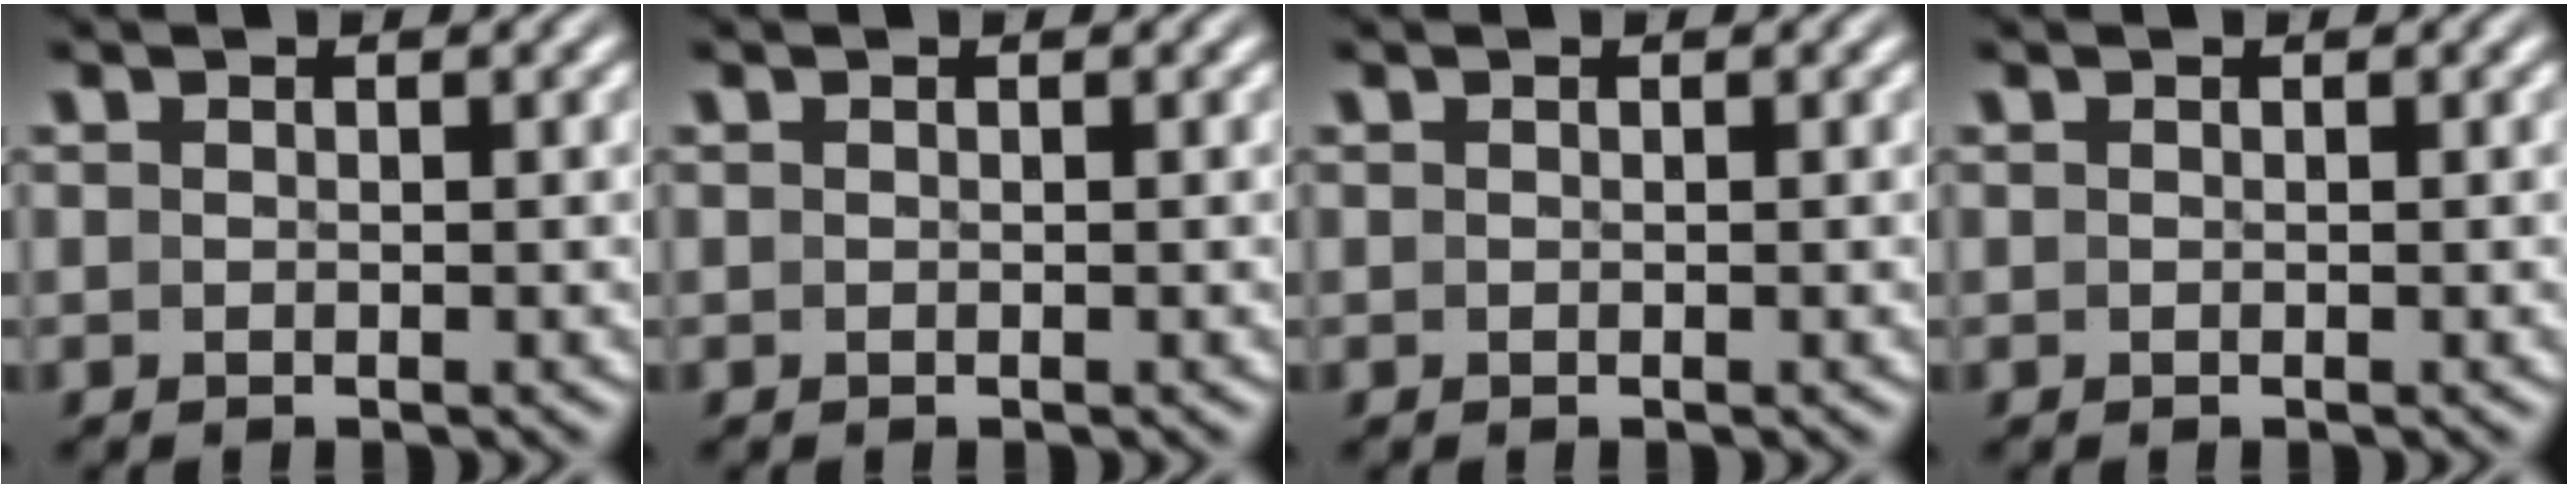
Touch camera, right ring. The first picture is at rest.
{"total": 0.0}
{"total": 0.0}
{"total": 0.0}